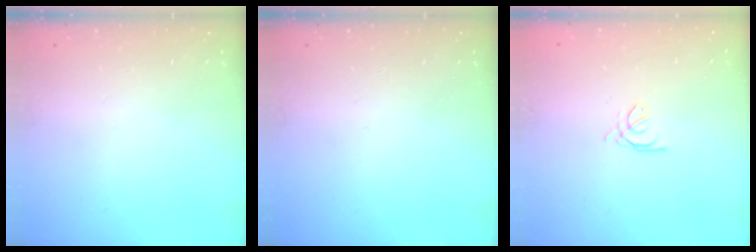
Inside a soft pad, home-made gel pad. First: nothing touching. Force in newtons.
{"total": 0.0}
{"total": 1.4, "press": 1.3, "slide": 0.3}